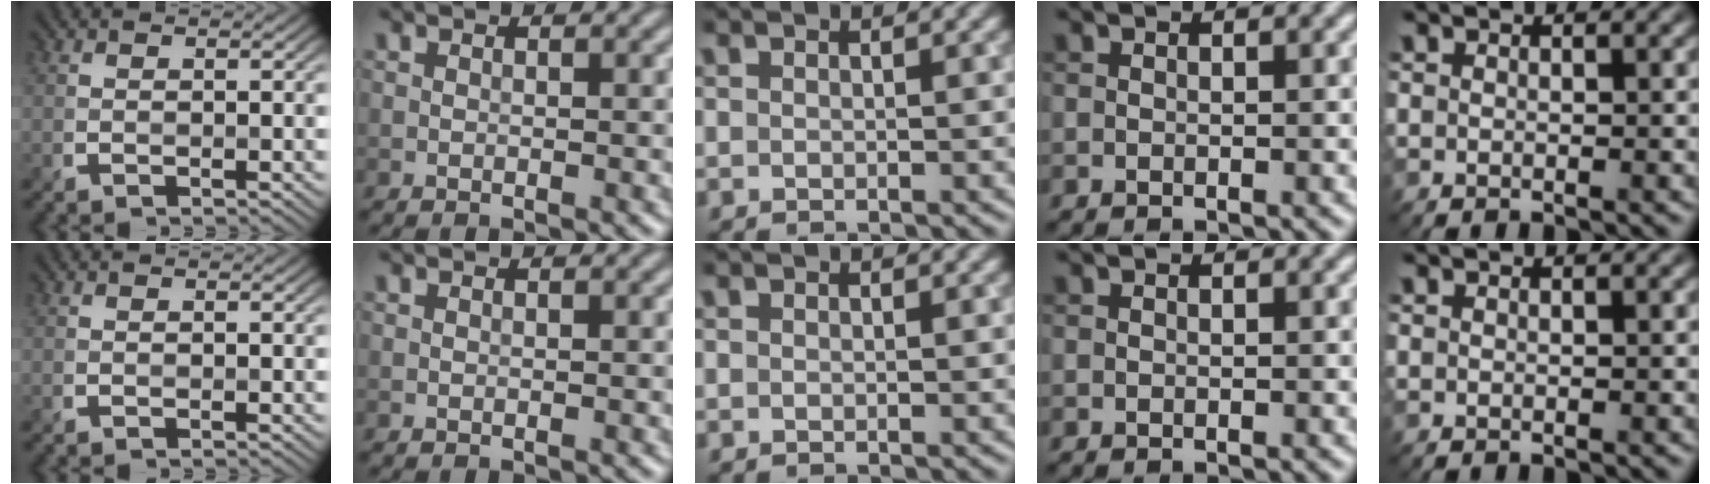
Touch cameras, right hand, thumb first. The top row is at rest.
{}